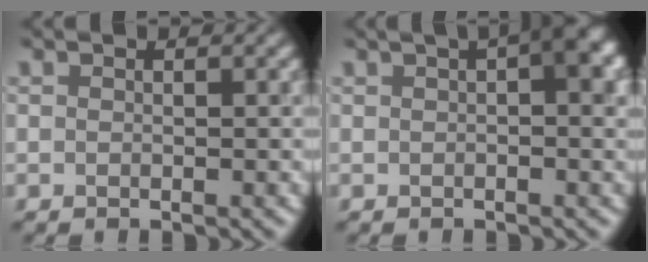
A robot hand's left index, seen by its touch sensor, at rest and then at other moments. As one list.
[{"total": 4.4, "force": [1.4, 1.0, 4.0], "torque": [-0.042, 0.016, 0.015]}]